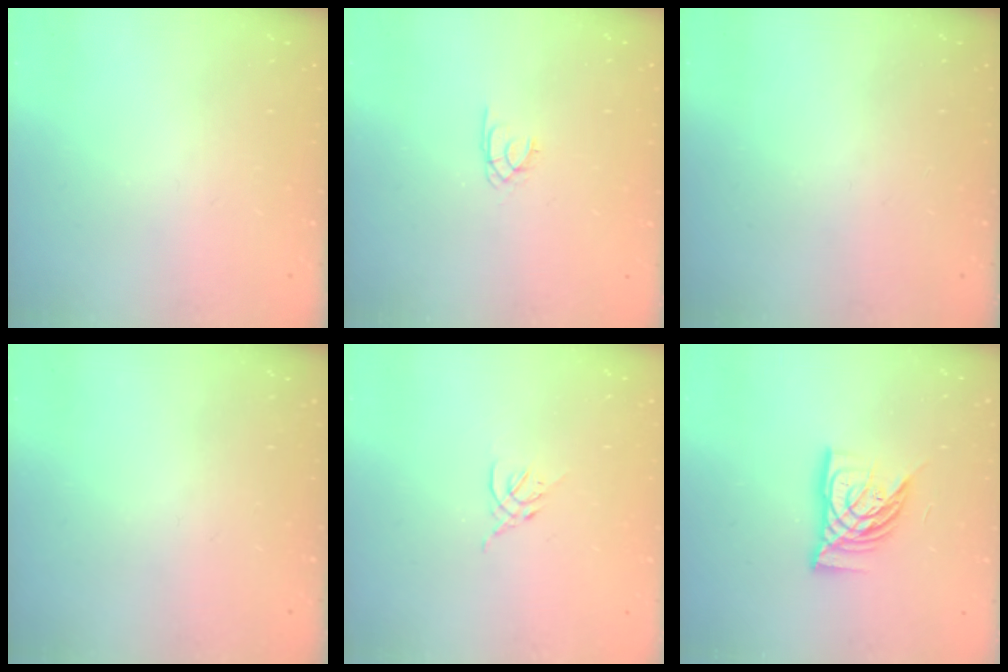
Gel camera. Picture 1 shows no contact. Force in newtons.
{"total": 1.8, "press": 1.8, "slide": 0.3}
{"total": 0.0}
{"total": 0.0}
{"total": 2.6, "press": 2.5, "slide": 0.8}
{"total": 11.6, "press": 11.5, "slide": 1.5}